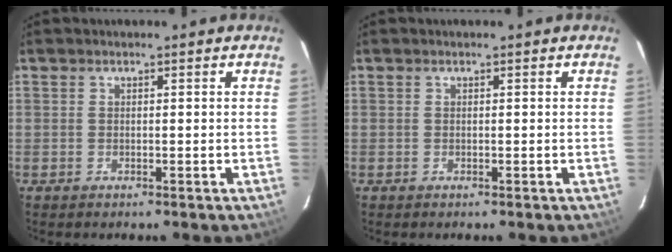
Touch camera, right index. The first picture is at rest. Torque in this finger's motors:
{"motor_torque": [-0.01, 0.00, 0.00, 0.00]}